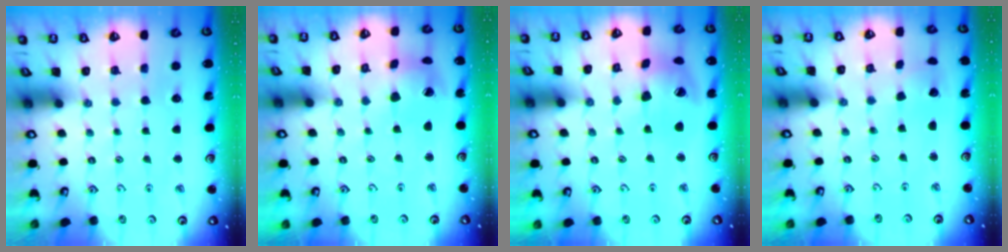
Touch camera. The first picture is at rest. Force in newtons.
{"total": 7.9, "press": 7.8, "slide": 0.9}
{"total": 14.3, "press": 14.1, "slide": 2.2}
{"total": 2.1, "press": 2.1, "slide": 0.2}